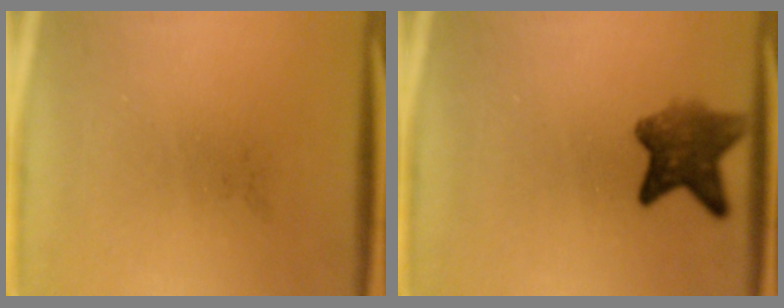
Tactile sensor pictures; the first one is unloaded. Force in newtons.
{"total": 6.6}